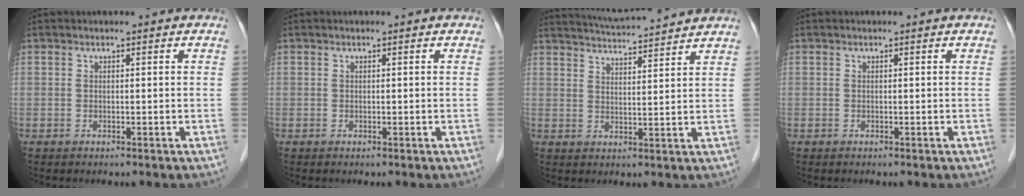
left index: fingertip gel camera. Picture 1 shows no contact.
{"total": 0.0}
{"total": 11.2, "force": [10.7, 0.0, 3.5], "torque": [-0.067, 0.023, 0.155]}
{"total": 0.0}